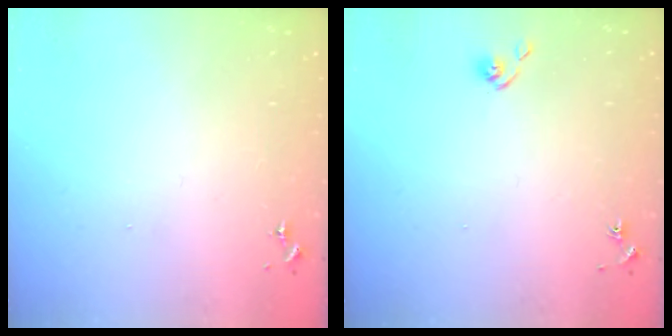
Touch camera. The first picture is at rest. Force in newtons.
{"total": 5.5, "press": 5.4, "slide": 0.5}